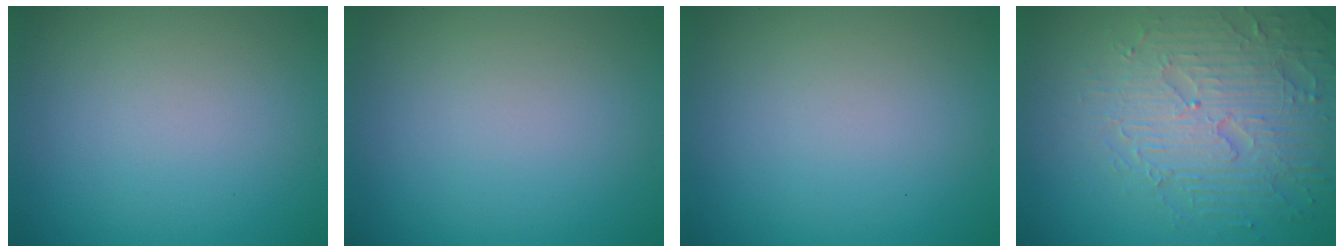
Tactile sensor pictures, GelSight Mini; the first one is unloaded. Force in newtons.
{"total": 0.0}
{"total": 0.0}
{"total": 5.8, "press": 5.0, "slide": 2.9}